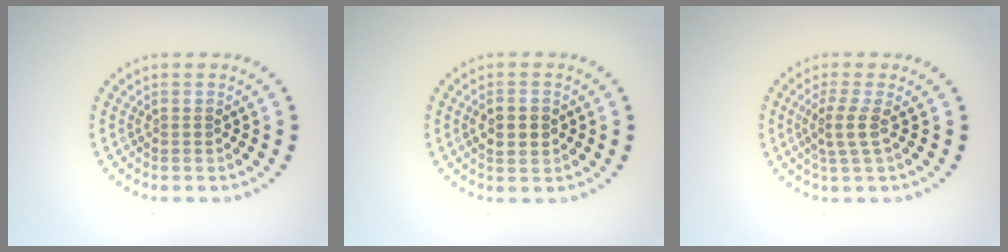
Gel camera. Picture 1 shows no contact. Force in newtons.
{"total": 2.9, "press": 2.9, "slide": 0.2}
{"total": 2.1, "press": 1.6, "slide": 1.4}